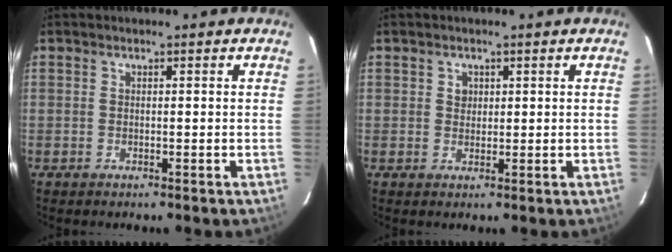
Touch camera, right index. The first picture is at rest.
{"total": 1.7, "force": [0.6, 1.6, 0.3], "torque": [-0.002, 0.006, 0.009]}